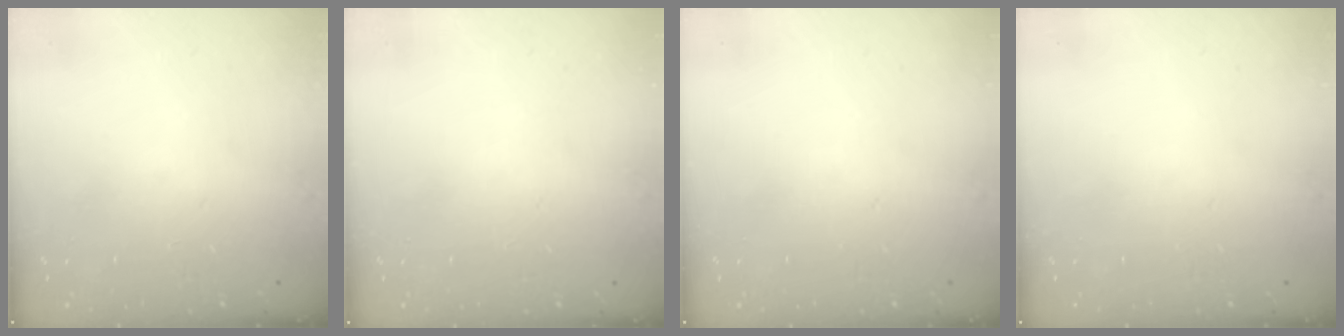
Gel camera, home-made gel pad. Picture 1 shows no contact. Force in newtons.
{"total": 0.0}
{"total": 0.0}
{"total": 0.0}